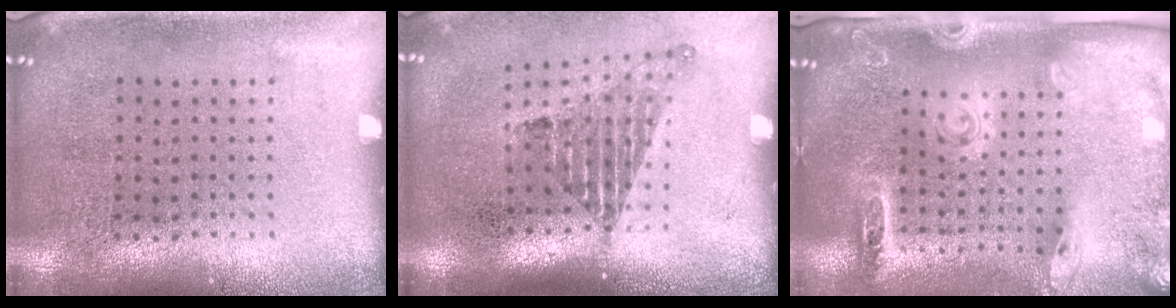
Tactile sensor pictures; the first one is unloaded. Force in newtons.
{"total": 1.6, "press": 1.1, "slide": 1.2}
{"total": 2.7, "press": 2.0, "slide": 1.8}